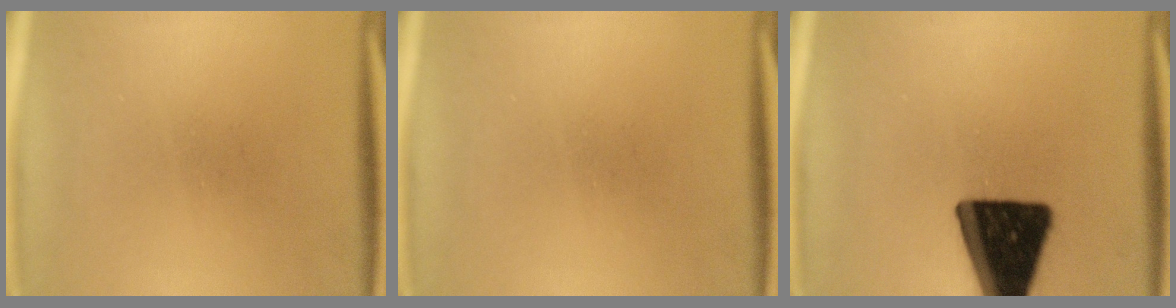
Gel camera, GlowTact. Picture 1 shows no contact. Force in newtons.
{"total": 0.0}
{"total": 19.3}